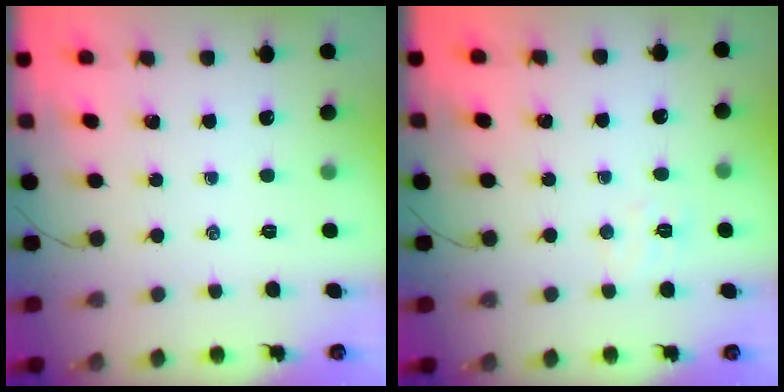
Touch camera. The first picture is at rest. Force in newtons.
{"total": 4.6, "press": 4.4, "slide": 1.0}